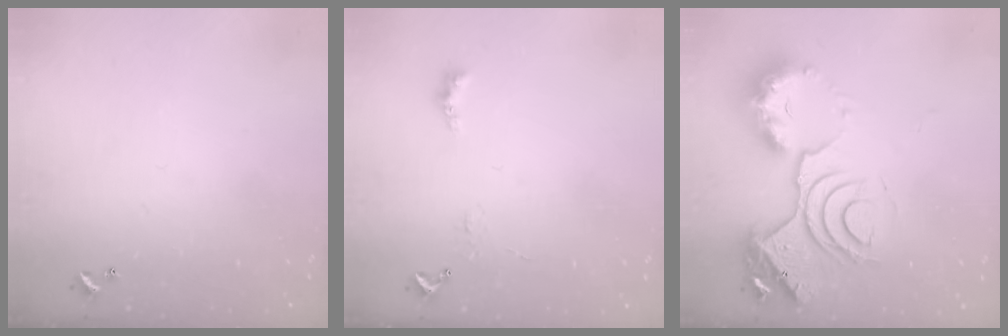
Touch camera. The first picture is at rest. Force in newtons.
{"total": 2.0, "press": 1.9, "slide": 0.6}
{"total": 19.8, "press": 19.8, "slide": 1.3}